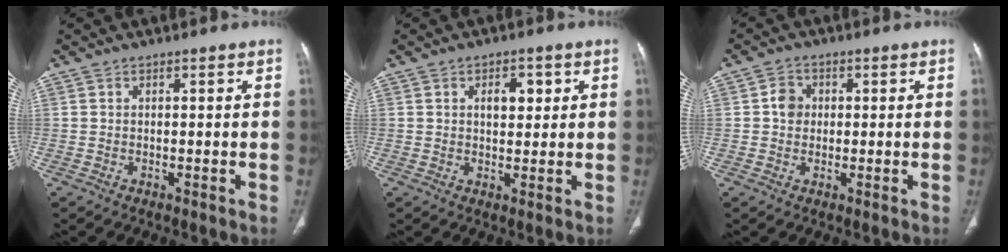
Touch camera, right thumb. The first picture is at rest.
{"total": 4.4, "force": [1.5, 2.6, 3.3], "torque": [-0.031, -0.005, 0.021]}
{"total": 3.4, "force": [0.3, 3.0, 1.6], "torque": [-0.012, 0.005, 0.001]}